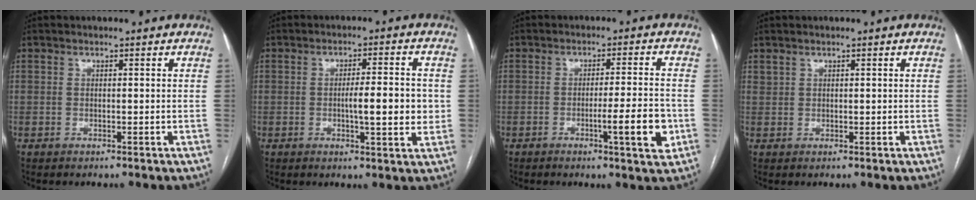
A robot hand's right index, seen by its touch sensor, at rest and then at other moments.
{"total": 7.2, "force": [-0.5, 1.2, 7.1], "torque": [-0.110, -0.002, -0.008]}
{"total": 7.2, "force": [-2.4, 0.3, 6.7], "torque": [-0.097, -0.006, -0.033]}
{"total": 1.1, "force": [0.9, 0.5, 0.2], "torque": [-0.002, 0.003, 0.017]}